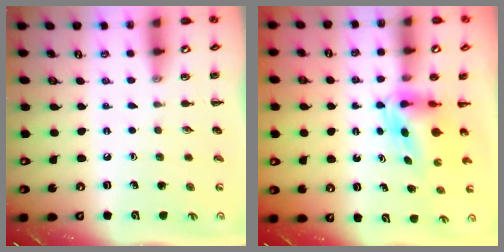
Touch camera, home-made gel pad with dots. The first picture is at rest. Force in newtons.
{"total": 6.4, "press": 6.3, "slide": 1.3}